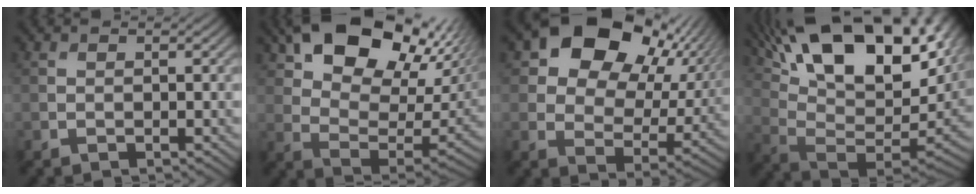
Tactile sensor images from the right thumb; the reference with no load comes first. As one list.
[{"total": 18.9, "force": [10.5, 9.8, 12.2], "torque": [-0.223, 0.004, 0.172]}, {"total": 16.4, "force": [7.5, 10.7, 9.9], "torque": [-0.145, 0.012, 0.121]}, {"total": 21.0, "force": [10.6, 8.6, 16.0], "torque": [-0.278, 0.037, 0.176]}]